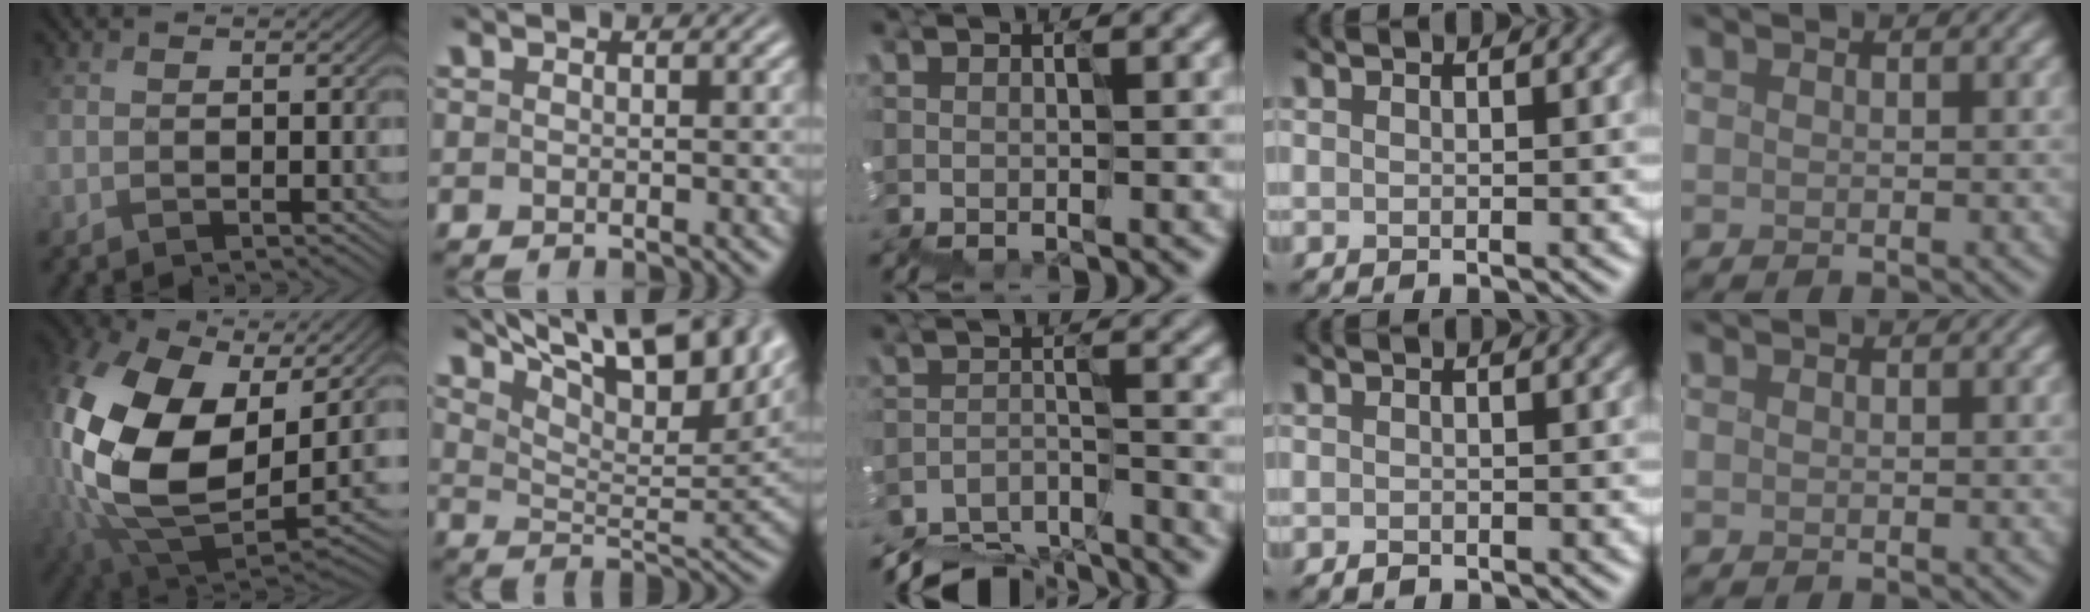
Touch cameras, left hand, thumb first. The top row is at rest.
{"thumb": {"total": 19.8, "force": [4.6, 12.4, 14.7], "torque": [-0.374, -0.016, 0.106]}, "index": {"total": 15.7, "force": [10.6, 5.7, 10.1], "torque": [-0.148, 0.035, 0.144]}, "middle": {"total": 9.7, "force": [-9.6, 1.4, 0.8], "torque": [-0.030, -0.011, -0.143]}, "ring": {"total": 1.0, "force": [-0.7, -0.4, -0.5], "torque": [-0.008, -0.006, 0.001]}}